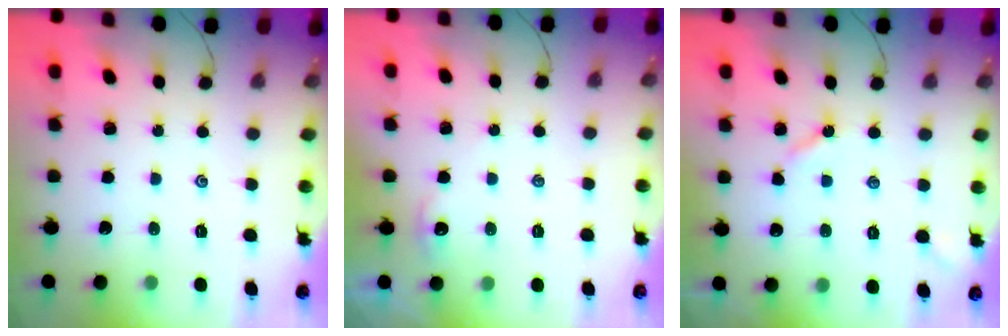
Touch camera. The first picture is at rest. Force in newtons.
{"total": 2.6, "press": 2.6, "slide": 0.3}
{"total": 4.3, "press": 4.3, "slide": 0.4}